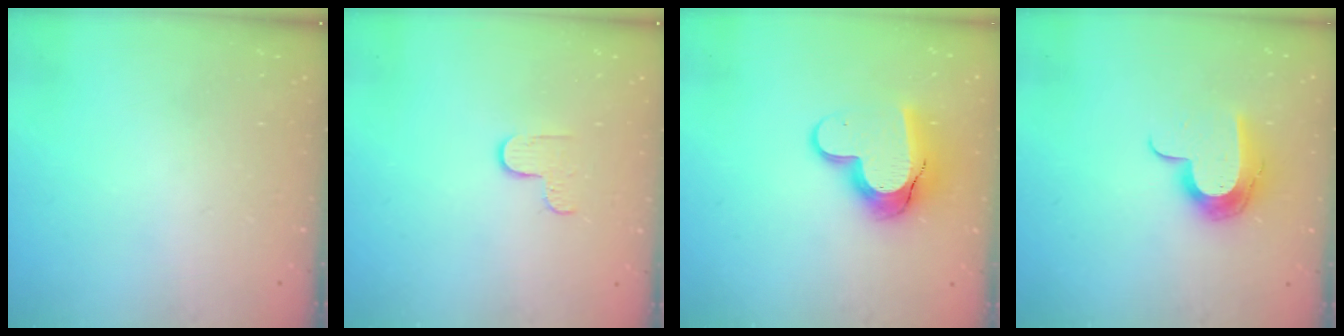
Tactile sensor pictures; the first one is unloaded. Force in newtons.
{"total": 3.1, "press": 3.1, "slide": 0.4}
{"total": 11.8, "press": 11.8, "slide": 1.0}
{"total": 12.1, "press": 12.1, "slide": 0.6}